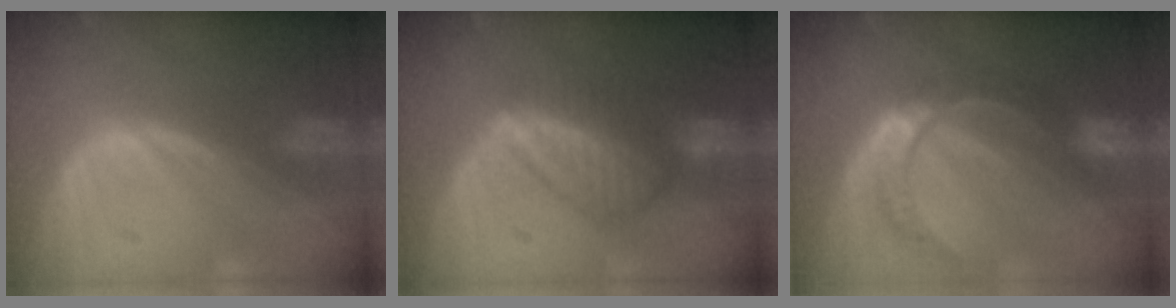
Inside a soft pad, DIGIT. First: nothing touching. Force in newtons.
{"total": 6.4, "press": 6.3, "slide": 0.5}
{"total": 8.7, "press": 7.3, "slide": 4.7}